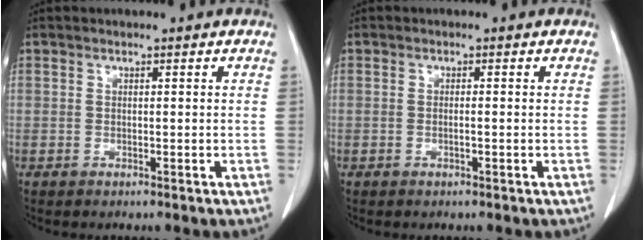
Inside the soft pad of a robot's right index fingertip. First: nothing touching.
{"total": 0.6, "force": [-0.2, 0.0, 0.6], "torque": [-0.013, 0.001, -0.002]}